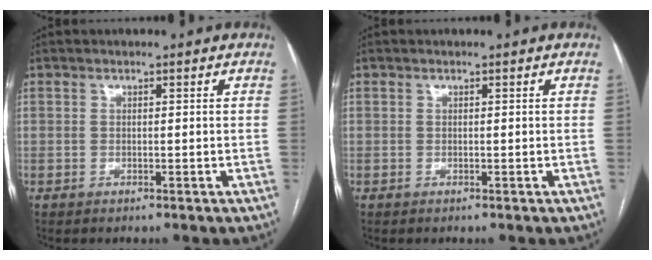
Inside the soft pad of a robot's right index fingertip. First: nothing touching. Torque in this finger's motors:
{"motor_torque": [0.00, 0.00, 0.00, 0.00]}